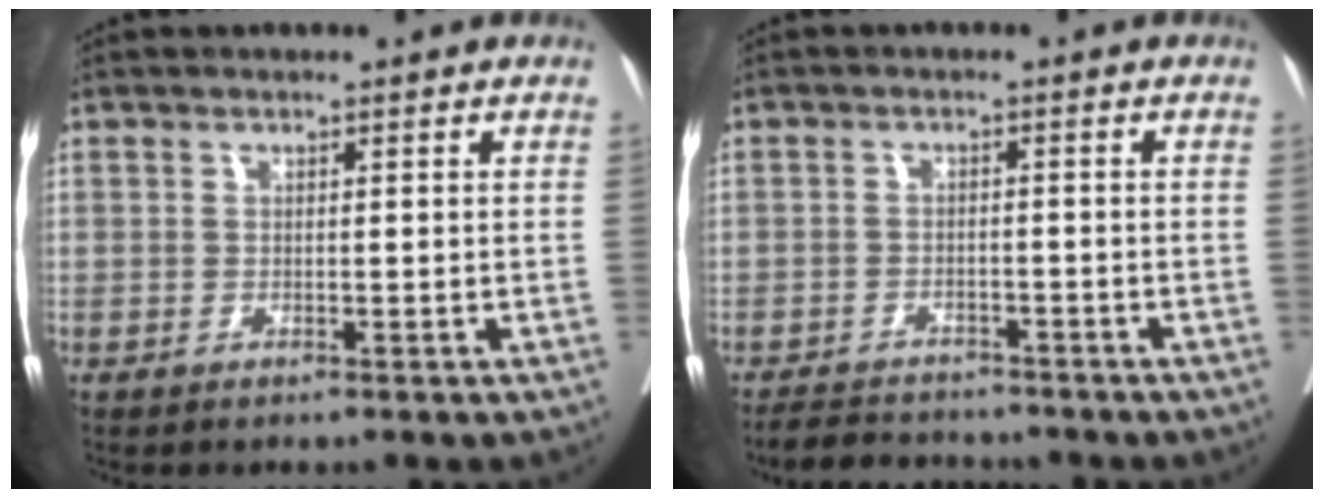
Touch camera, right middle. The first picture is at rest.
{"total": 5.9, "force": [-5.6, 1.6, 1.0], "torque": [-0.014, -0.008, -0.085]}